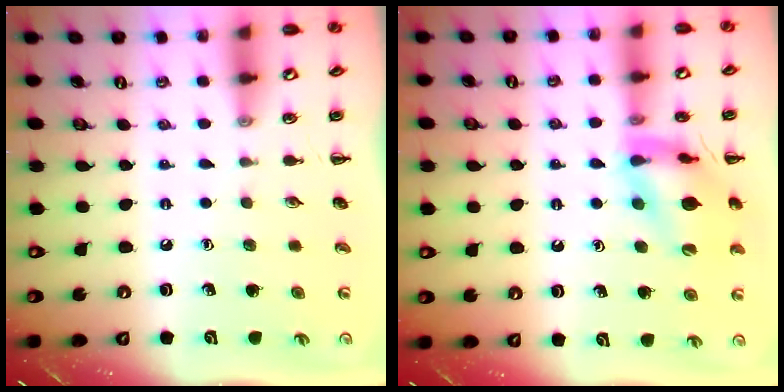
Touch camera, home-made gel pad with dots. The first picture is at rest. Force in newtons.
{"total": 13.9, "press": 13.8, "slide": 1.5}